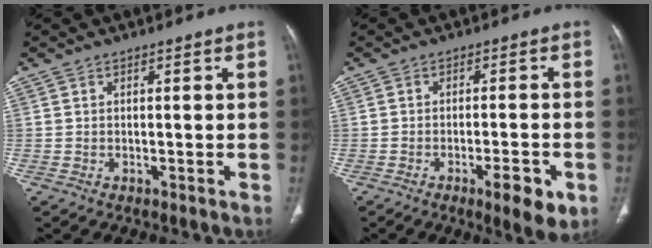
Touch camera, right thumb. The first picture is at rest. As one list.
[{"total": 7.3, "force": [-3.3, 1.8, 6.2], "torque": [-0.086, 0.002, -0.042]}]